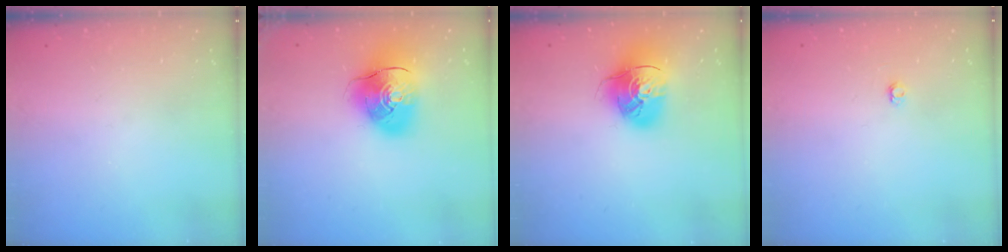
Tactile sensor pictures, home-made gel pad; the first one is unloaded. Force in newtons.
{"total": 13.9, "press": 13.7, "slide": 2.3}
{"total": 15.3, "press": 15.1, "slide": 2.0}
{"total": 2.9, "press": 2.9, "slide": 0.3}